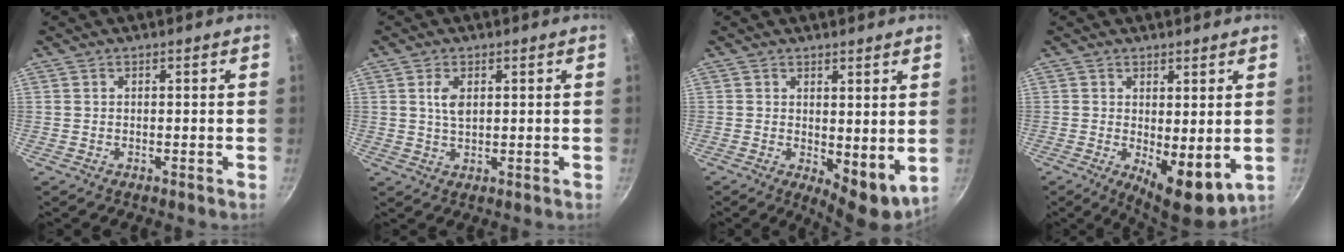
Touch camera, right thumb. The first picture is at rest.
{"total": 3.6, "force": [1.1, 2.0, 2.8], "torque": [-0.048, -0.004, 0.022]}
{"total": 7.0, "force": [1.0, 3.5, 6.0], "torque": [-0.071, -0.021, 0.020]}
{"total": 8.4, "force": [-0.2, 3.7, 7.5], "torque": [-0.089, -0.019, 0.007]}